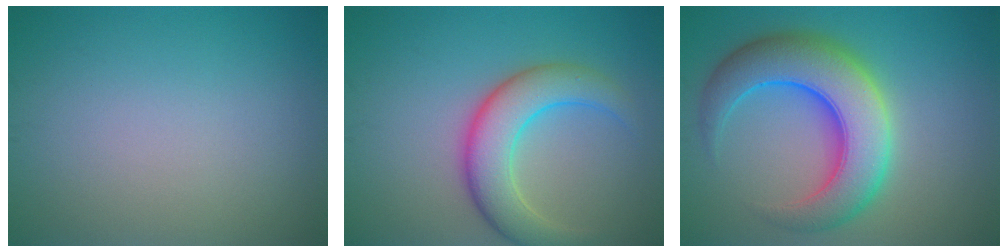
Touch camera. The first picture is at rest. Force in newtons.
{"total": 6.0, "press": 6.0, "slide": 0.2}
{"total": 9.6, "press": 9.6, "slide": 0.2}